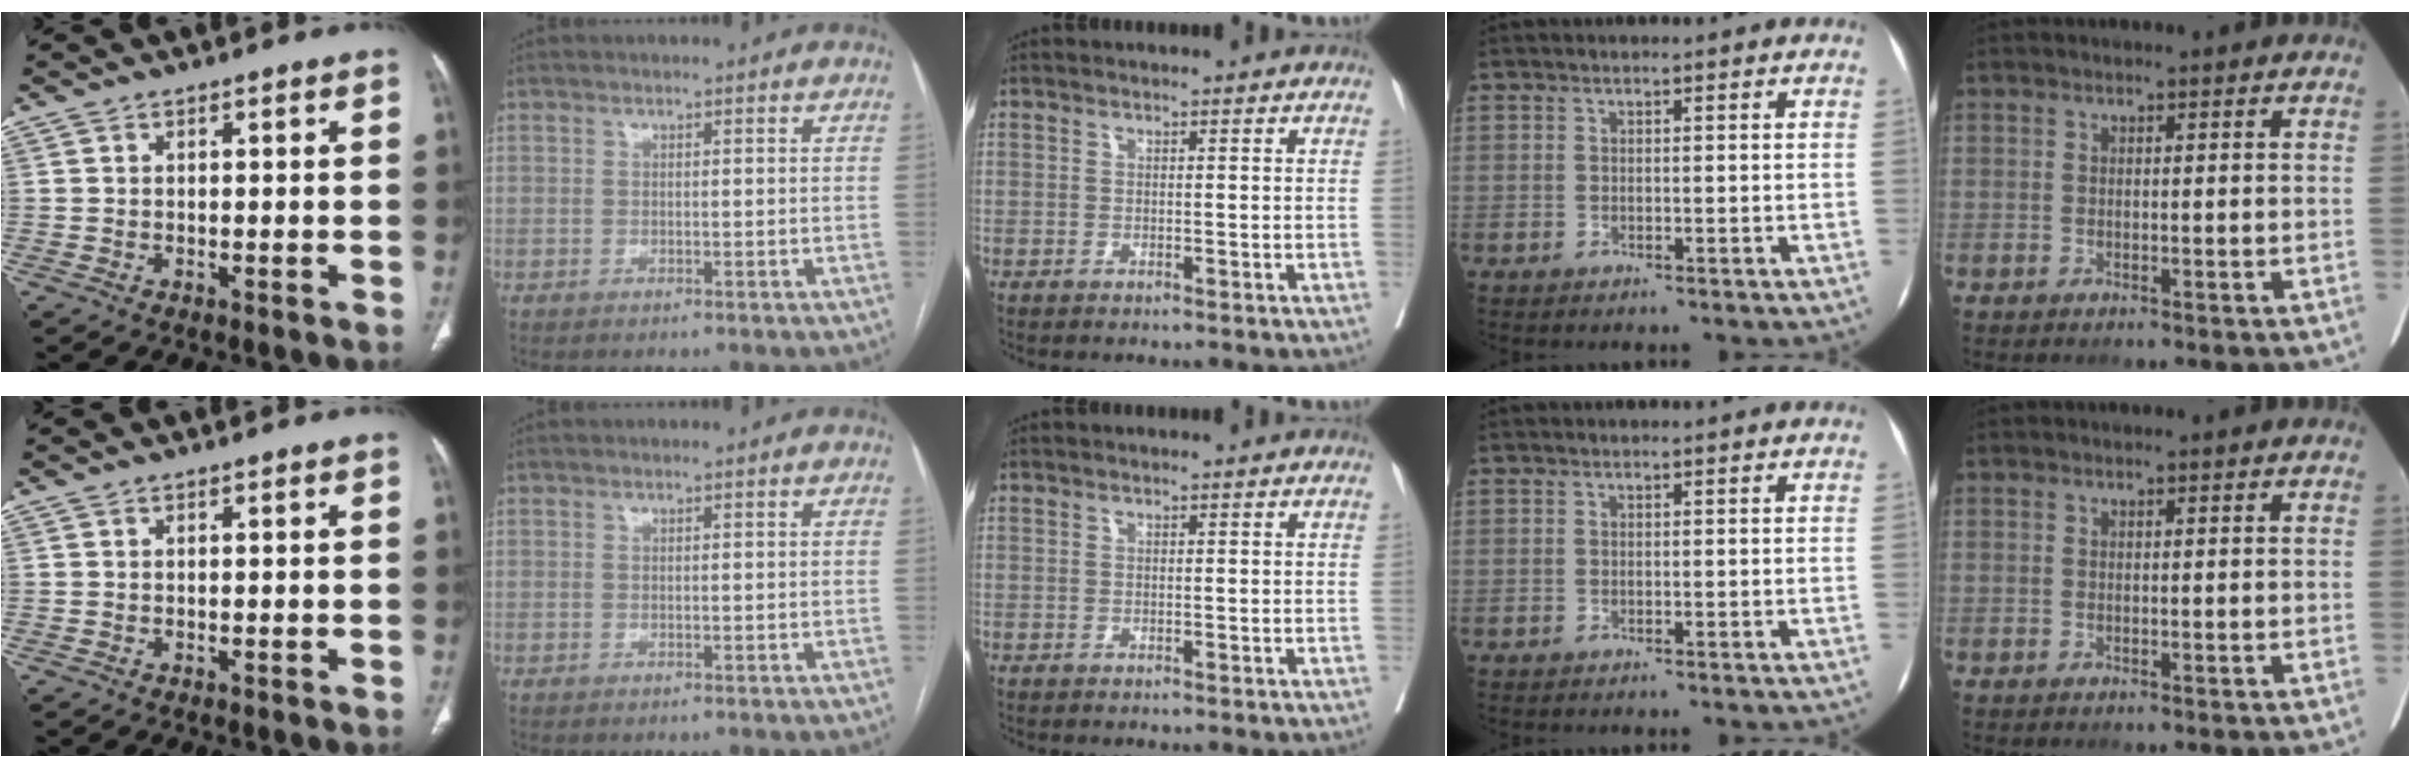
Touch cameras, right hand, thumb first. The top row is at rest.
{}